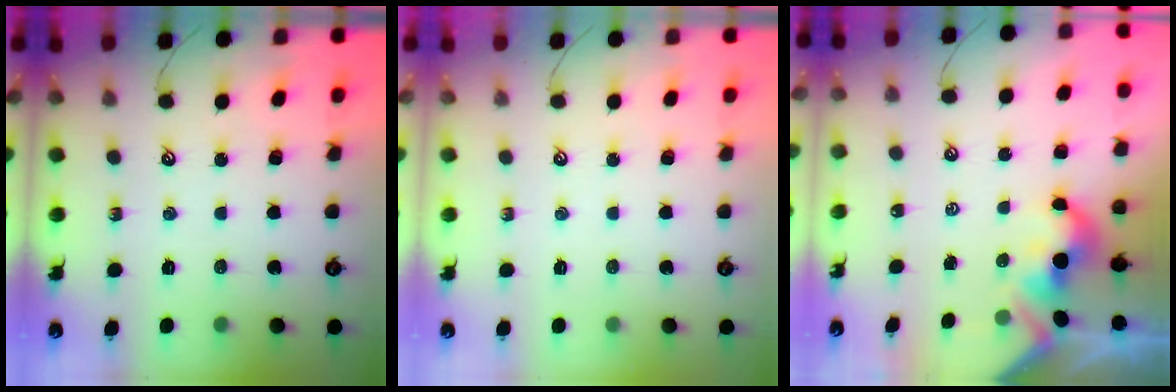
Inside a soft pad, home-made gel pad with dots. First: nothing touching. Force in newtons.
{"total": 0.0}
{"total": 3.8, "press": 3.8, "slide": 0.6}